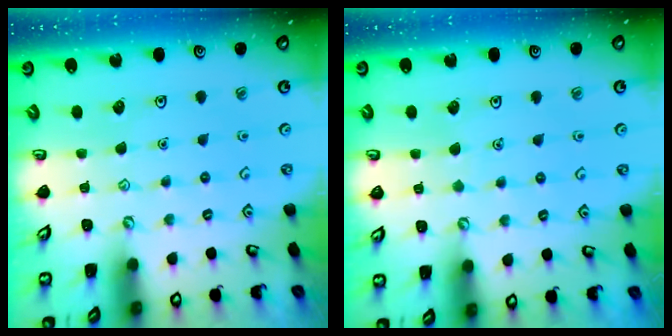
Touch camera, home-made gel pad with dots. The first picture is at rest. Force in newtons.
{"total": 1.5, "press": 1.5, "slide": 0.2}